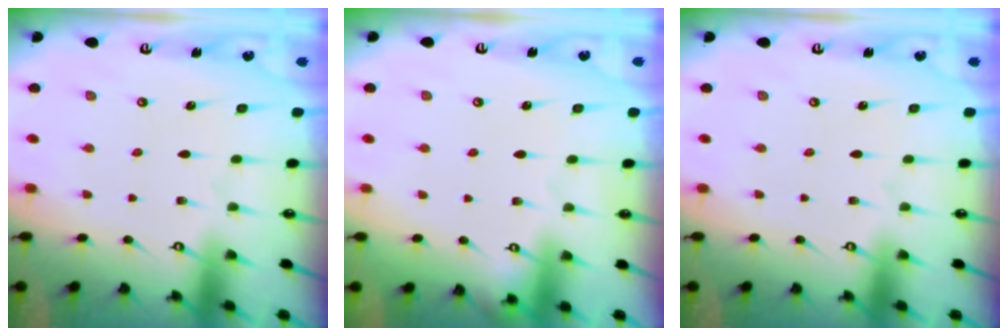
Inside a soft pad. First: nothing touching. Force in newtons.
{"total": 0.0}
{"total": 0.0}